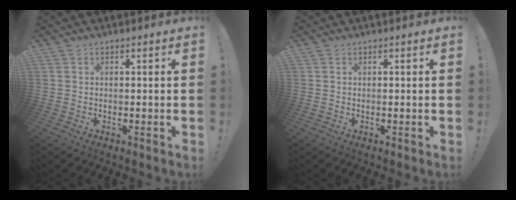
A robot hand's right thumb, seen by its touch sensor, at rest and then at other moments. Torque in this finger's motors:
{"motor_torque": [0.36, 0.20, 0.14, -0.09, 0.01]}